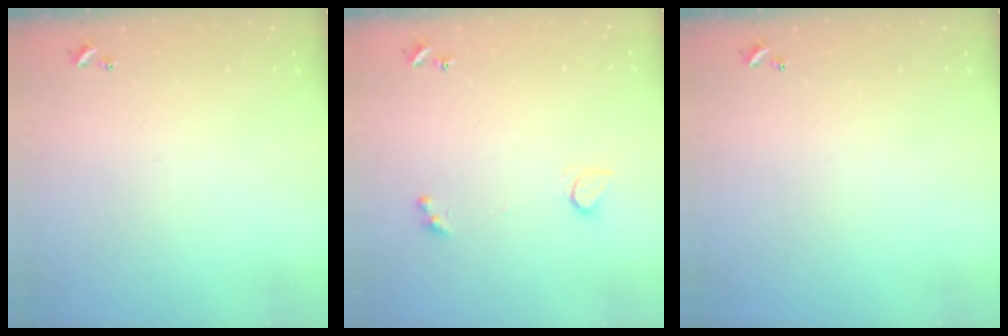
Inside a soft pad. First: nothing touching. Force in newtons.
{"total": 1.7, "press": 1.6, "slide": 0.6}
{"total": 0.0}